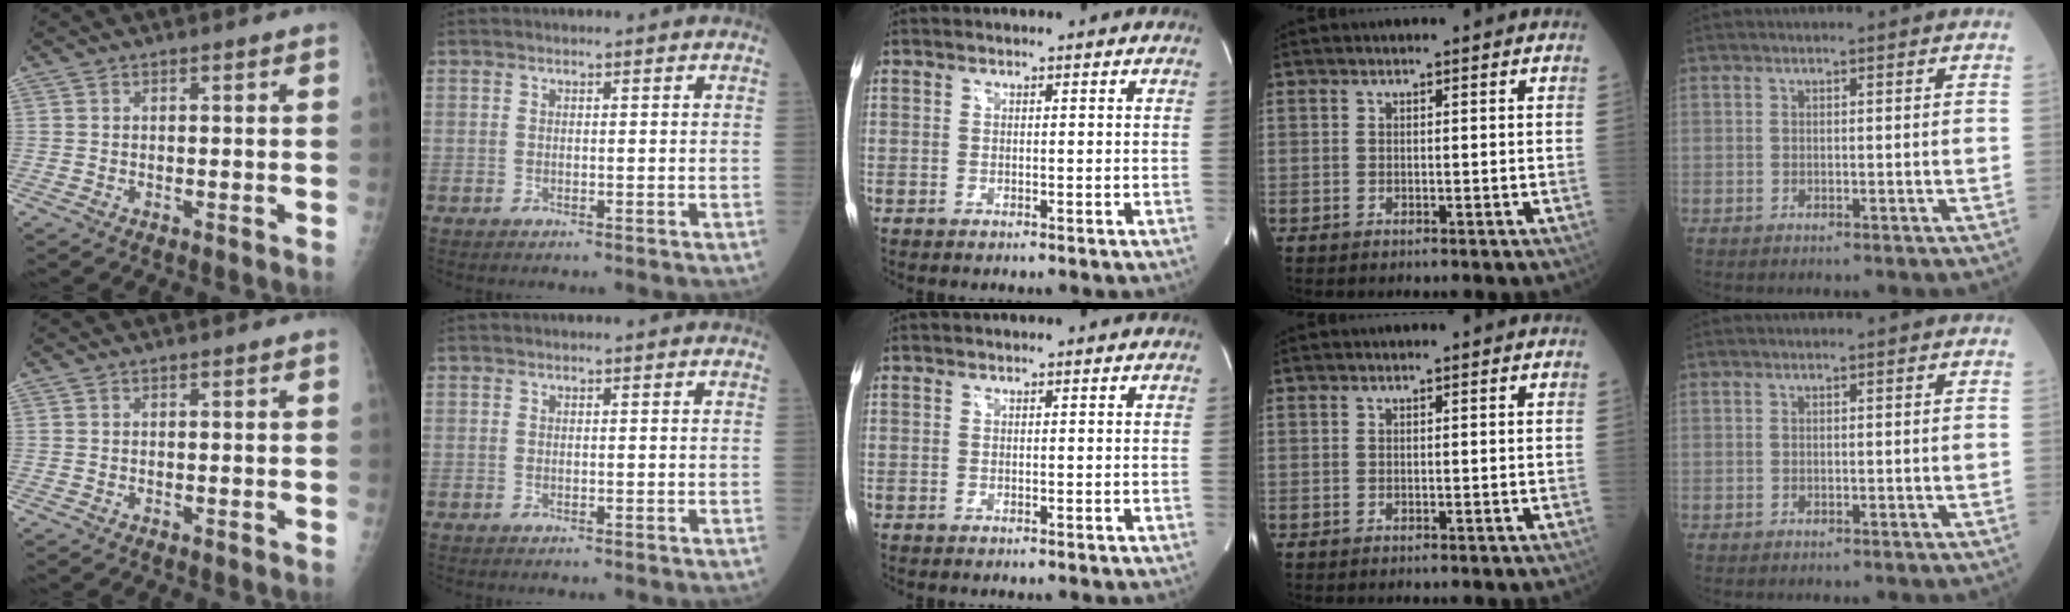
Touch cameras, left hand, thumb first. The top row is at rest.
{}